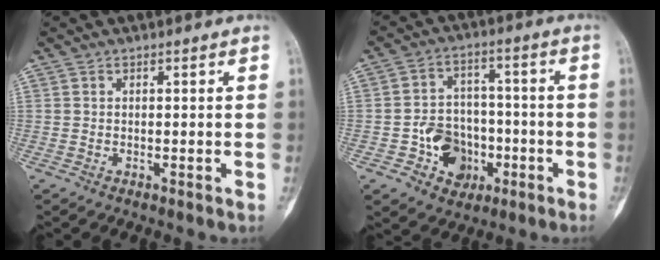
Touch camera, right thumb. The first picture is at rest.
{"total": 10.1, "force": [-3.6, 8.2, 4.7], "torque": [-0.034, 0.036, -0.054]}